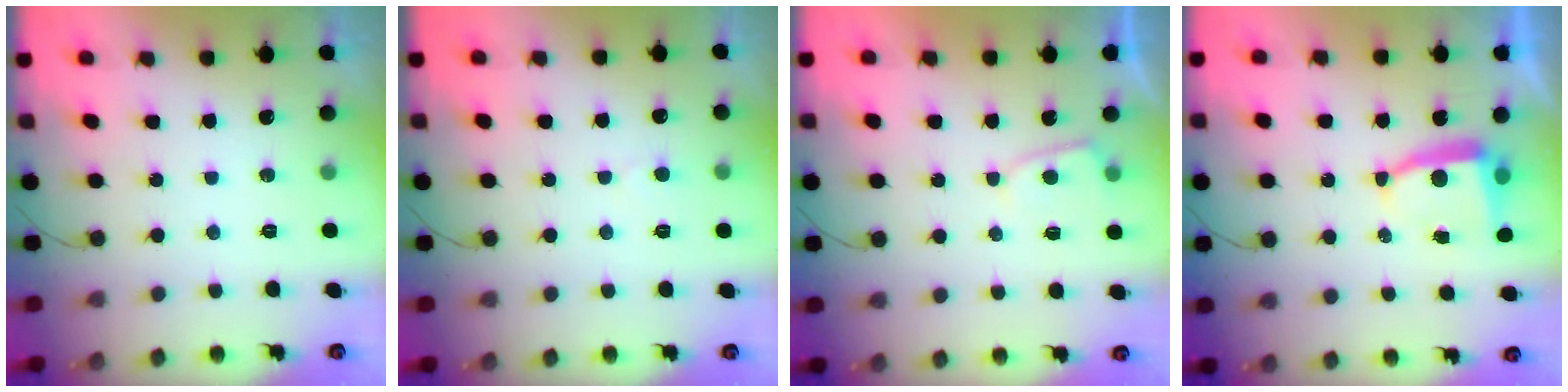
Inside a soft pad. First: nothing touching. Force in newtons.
{"total": 2.8, "press": 2.8, "slide": 0.3}
{"total": 2.8, "press": 2.8, "slide": 0.3}
{"total": 6.0, "press": 5.9, "slide": 0.6}